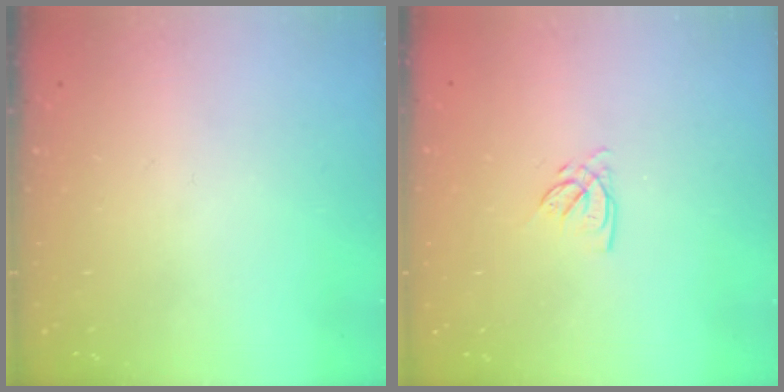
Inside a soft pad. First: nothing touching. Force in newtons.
{"total": 2.8, "press": 2.8, "slide": 0.1}